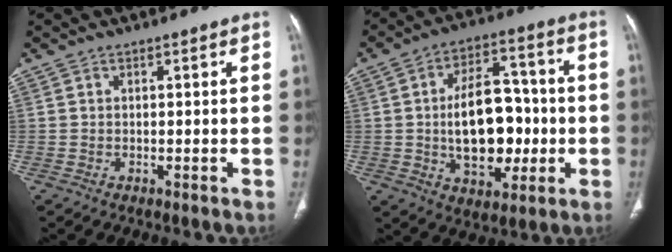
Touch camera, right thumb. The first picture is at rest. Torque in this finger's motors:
{"motor_torque": [1.98, 2.01, 1.64, -0.40, 0.53]}